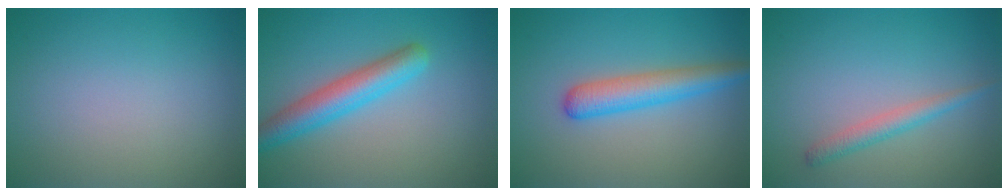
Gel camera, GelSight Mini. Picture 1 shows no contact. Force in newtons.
{"total": 4.5, "press": 4.5, "slide": 0.2}
{"total": 3.8, "press": 3.8, "slide": 0.2}
{"total": 1.9, "press": 1.9, "slide": 0.0}